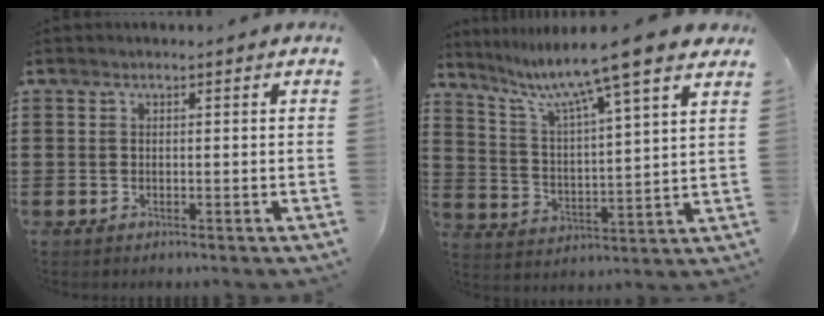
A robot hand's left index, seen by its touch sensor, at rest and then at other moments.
{"total": 9.4, "force": [7.6, -0.6, 5.5], "torque": [-0.126, -0.044, 0.120]}